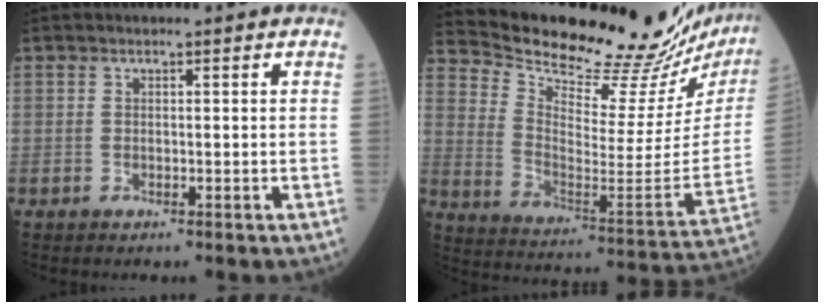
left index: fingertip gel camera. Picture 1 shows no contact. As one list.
[{"total": 28.9, "force": [27.0, 2.4, 10.1], "torque": [-0.171, -0.120, 0.363]}]